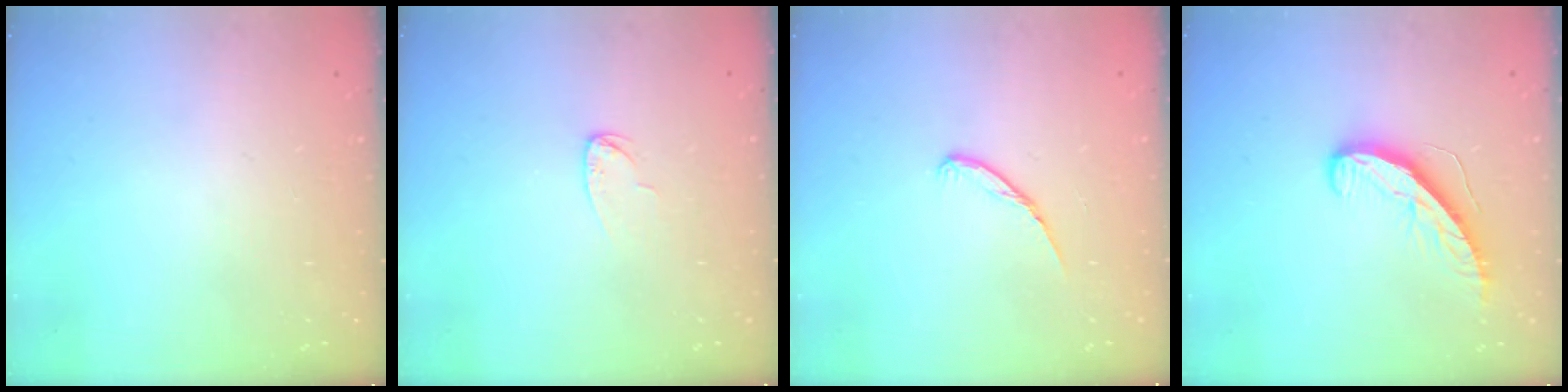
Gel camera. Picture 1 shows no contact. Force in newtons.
{"total": 3.9, "press": 3.9, "slide": 0.3}
{"total": 4.5, "press": 4.4, "slide": 0.5}
{"total": 9.1, "press": 9.1, "slide": 0.2}